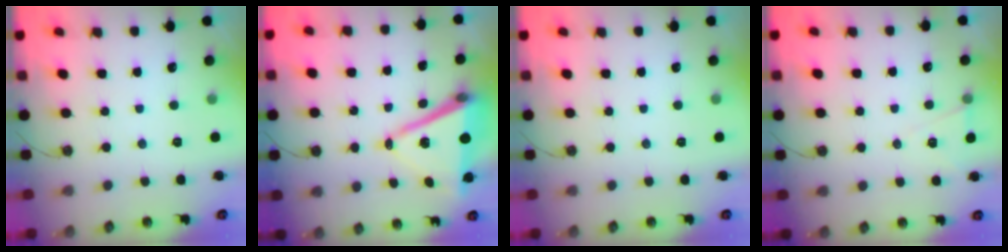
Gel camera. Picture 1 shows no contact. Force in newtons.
{"total": 12.6, "press": 12.0, "slide": 3.8}
{"total": 0.0}
{"total": 5.8, "press": 3.5, "slide": 4.5}